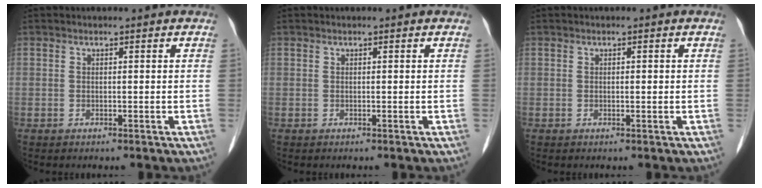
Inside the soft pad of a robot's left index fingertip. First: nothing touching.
{"total": 0.0}
{"total": 0.5, "force": [0.0, 0.1, 0.5], "torque": [-0.010, -0.001, 0.002]}